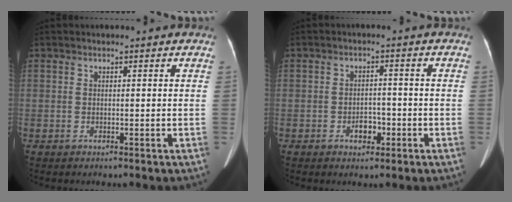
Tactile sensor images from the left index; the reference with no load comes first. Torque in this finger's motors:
{"motor_torque": [0.30, 0.29, 0.00, 0.02]}